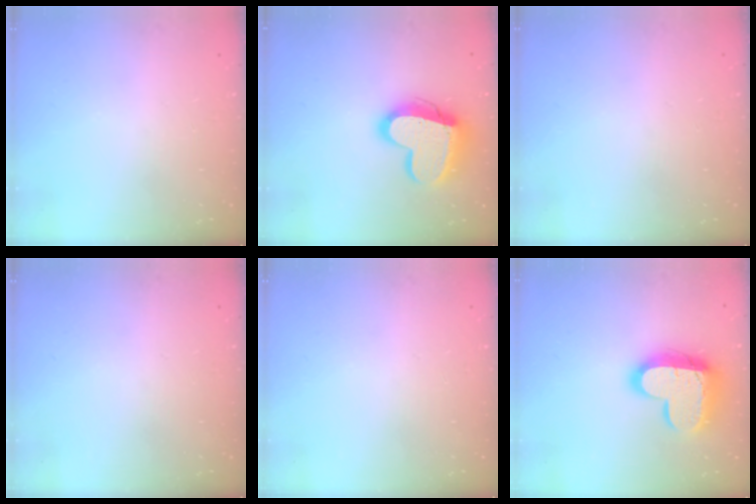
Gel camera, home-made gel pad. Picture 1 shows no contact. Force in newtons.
{"total": 16.7, "press": 16.7, "slide": 1.1}
{"total": 0.5, "press": 0.5, "slide": 0.1}
{"total": 0.0}
{"total": 0.0}
{"total": 16.4, "press": 16.3, "slide": 1.5}